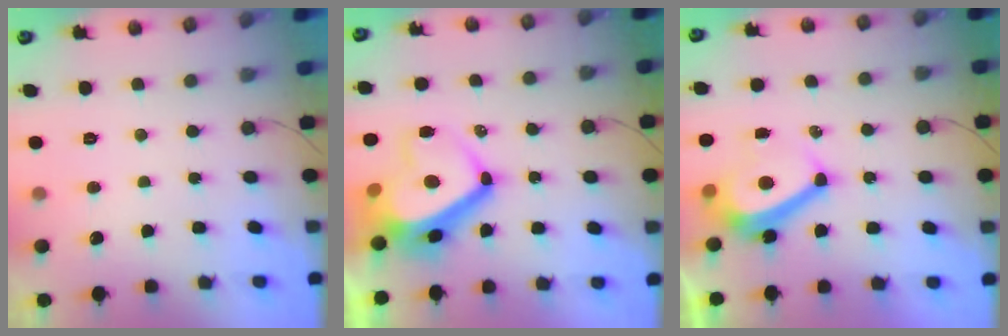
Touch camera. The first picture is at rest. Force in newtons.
{"total": 15.1, "press": 15.0, "slide": 1.7}
{"total": 11.0, "press": 10.5, "slide": 3.3}